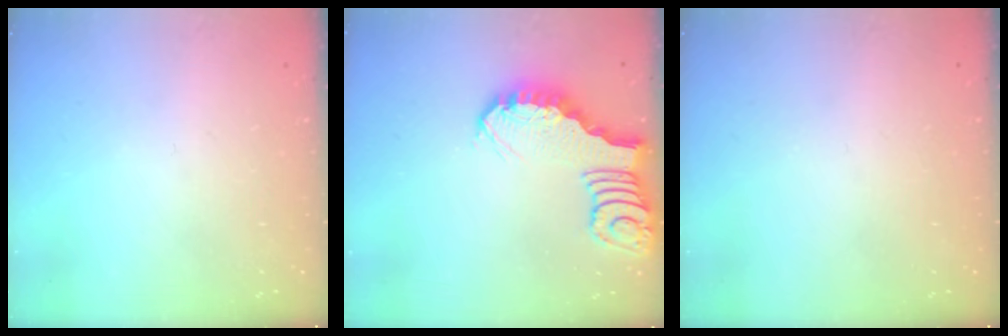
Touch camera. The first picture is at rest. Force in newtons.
{"total": 2.8, "press": 2.8, "slide": 0.4}
{"total": 1.5, "press": 1.5, "slide": 0.1}